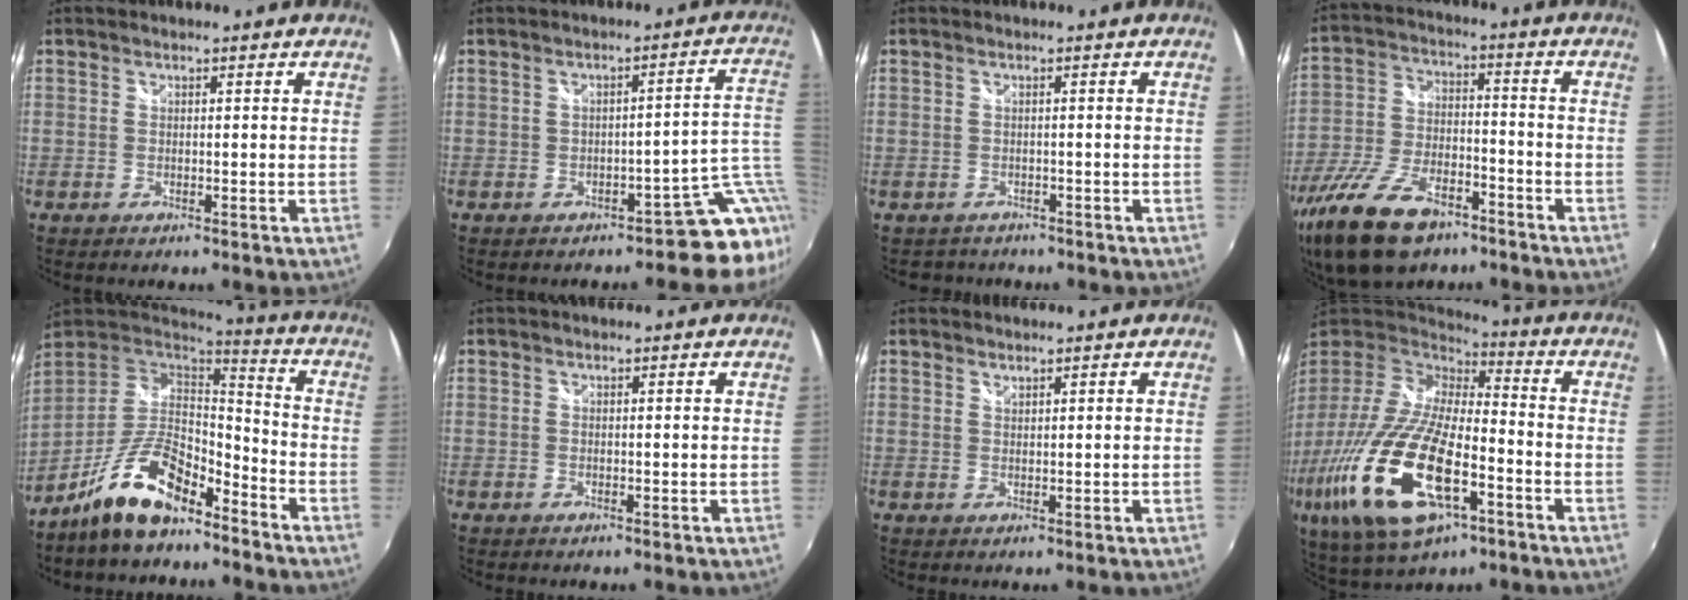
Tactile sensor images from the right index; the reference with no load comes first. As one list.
[{"total": 7.2, "force": [-3.1, 3.5, 5.4], "torque": [-0.032, 0.027, -0.032]}, {"total": 2.4, "force": [-1.7, 1.7, -0.1], "torque": [-0.005, 0.002, -0.024]}, {"total": 18.8, "force": [-12.3, 8.8, 11.1], "torque": [-0.247, -0.023, -0.216]}, {"total": 14.7, "force": [-10.2, 4.7, 9.4], "torque": [-0.199, -0.001, -0.186]}, {"total": 0.0}, {"total": 0.9, "force": [0.9, 0.2, 0.1], "torque": [-0.002, 0.001, 0.016]}, {"total": 29.7, "force": [-12.1, 12.2, 24.2], "torque": [-0.512, -0.068, -0.221]}]